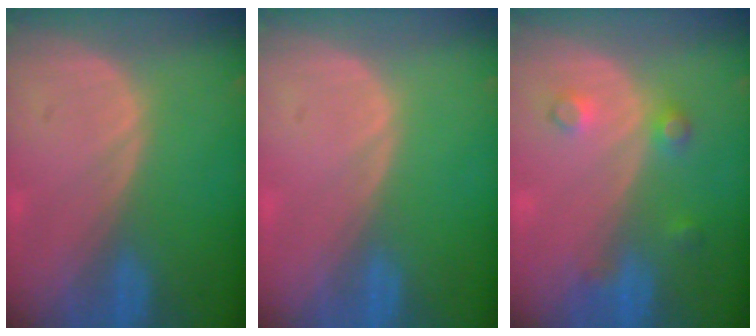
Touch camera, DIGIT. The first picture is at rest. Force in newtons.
{"total": 0.0}
{"total": 3.2, "press": 3.2, "slide": 0.4}